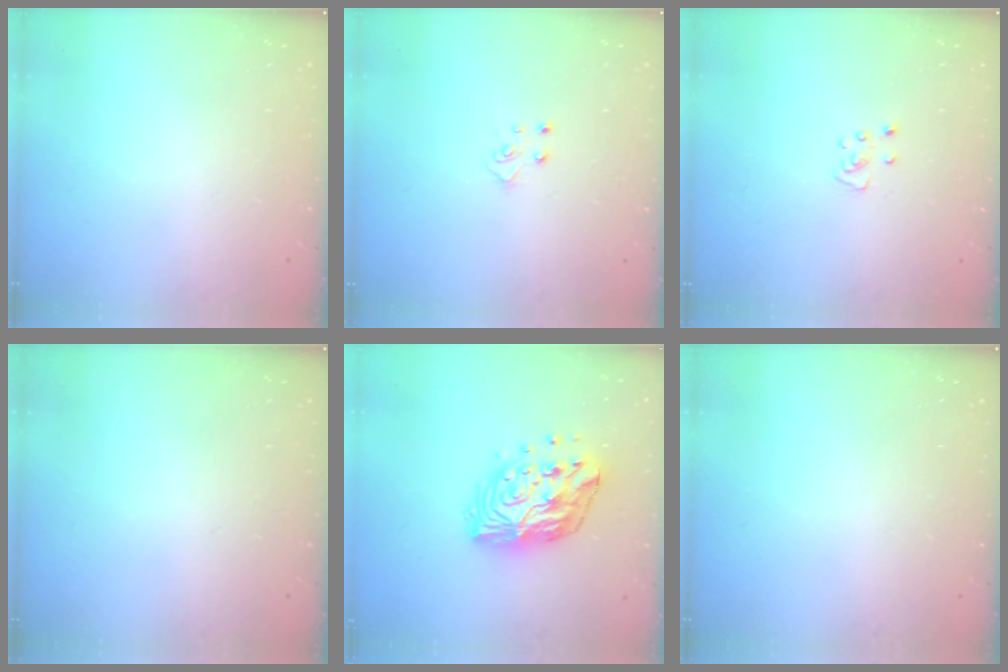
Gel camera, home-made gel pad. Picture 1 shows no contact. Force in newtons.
{"total": 4.3, "press": 4.2, "slide": 0.4}
{"total": 3.9, "press": 3.9, "slide": 0.2}
{"total": 0.0}
{"total": 15.0, "press": 15.0, "slide": 1.5}
{"total": 0.0}